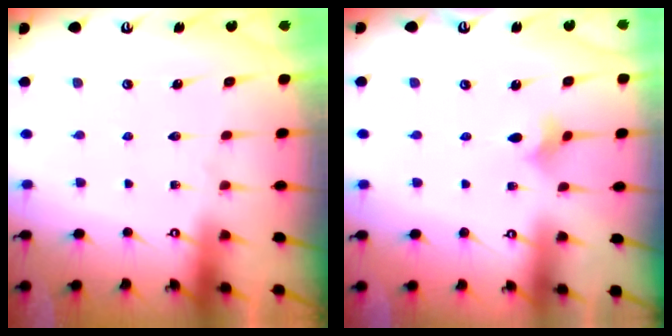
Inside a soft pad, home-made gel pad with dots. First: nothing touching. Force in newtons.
{"total": 1.7, "press": 1.7, "slide": 0.4}